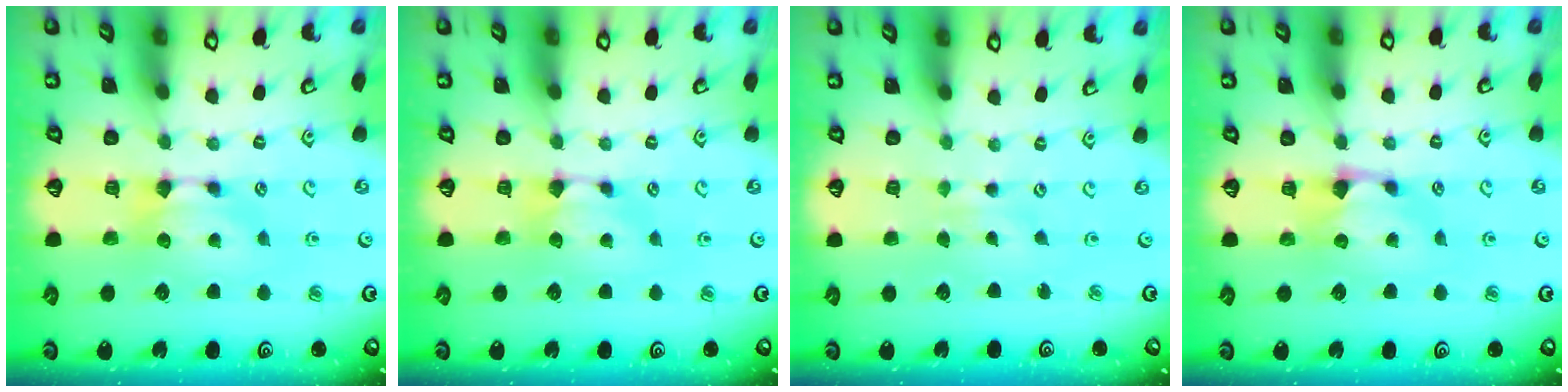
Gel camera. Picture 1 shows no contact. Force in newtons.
{"total": 0.5, "press": 0.4, "slide": 0.3}
{"total": 2.2, "press": 2.1, "slide": 0.4}
{"total": 0.6, "press": 0.0, "slide": 0.6}